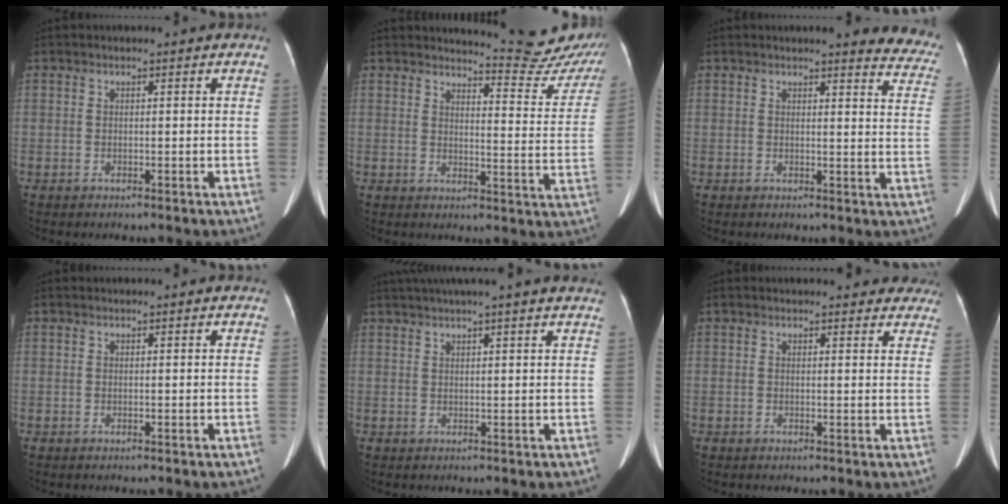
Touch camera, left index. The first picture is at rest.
{"total": 14.4, "force": [14.3, 0.4, 1.3], "torque": [0.001, -0.102, 0.143]}
{"total": 10.5, "force": [9.9, 1.9, 2.9], "torque": [0.005, -0.044, 0.072]}
{"total": 1.2, "force": [1.1, 0.2, 0.1], "torque": [-0.011, 0.016, 0.013]}
{"total": 13.1, "force": [11.4, -0.4, 6.6], "torque": [-0.115, 0.032, 0.145]}
{"total": 12.3, "force": [11.4, 3.5, 2.8], "torque": [0.000, 0.000, 0.108]}